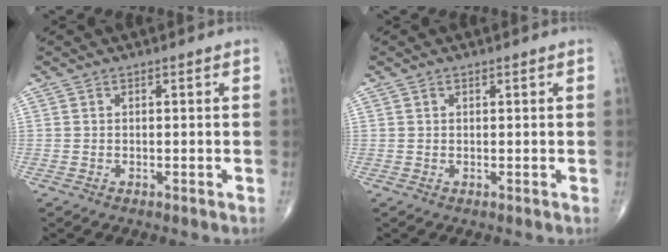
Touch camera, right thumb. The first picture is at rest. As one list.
[{"total": 0.5, "force": [0.3, 0.3, 0.3], "torque": [-0.003, -0.001, 0.005]}]